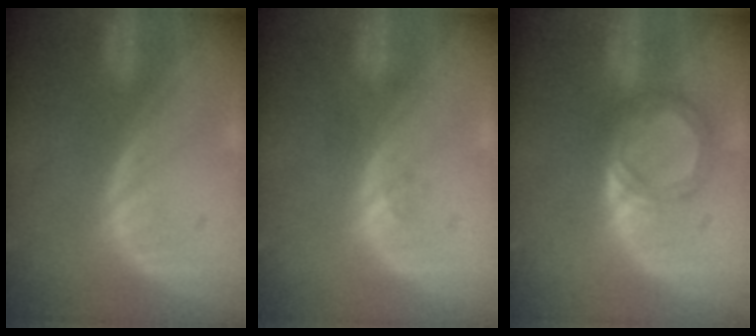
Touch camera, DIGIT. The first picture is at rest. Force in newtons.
{"total": 1.4, "press": 1.4, "slide": 0.1}
{"total": 5.5, "press": 5.2, "slide": 1.9}